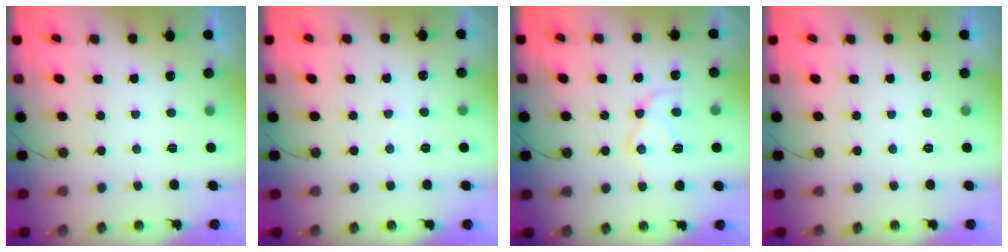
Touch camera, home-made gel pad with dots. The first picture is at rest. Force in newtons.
{"total": 3.2, "press": 3.2, "slide": 0.6}
{"total": 12.1, "press": 12.1, "slide": 1.2}
{"total": 0.0}